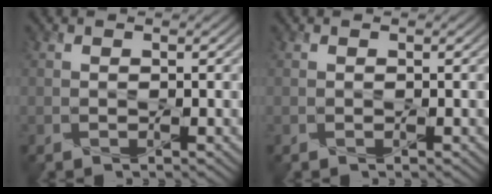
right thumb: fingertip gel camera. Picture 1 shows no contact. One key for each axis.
{"total": 0.0}